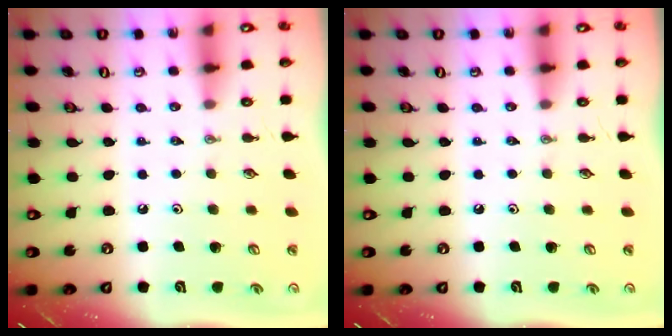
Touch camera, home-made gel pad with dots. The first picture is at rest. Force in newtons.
{"total": 0.0}